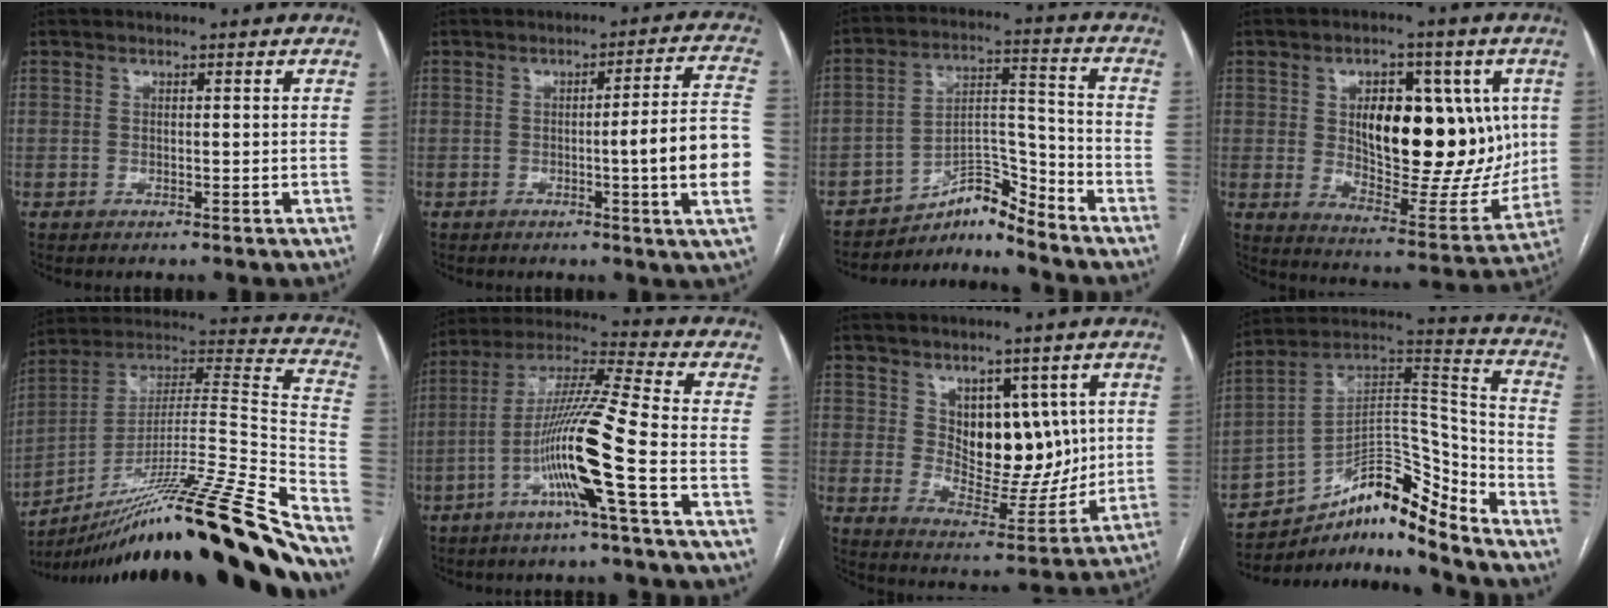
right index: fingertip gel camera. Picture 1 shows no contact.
{"total": 11.8, "force": [-2.1, -1.1, 11.5], "torque": [-0.140, 0.001, -0.035]}
{"total": 6.7, "force": [-6.7, 0.3, 0.1], "torque": [0.003, 0.051, -0.114]}
{"total": 19.3, "force": [3.4, 9.0, 16.7], "torque": [-0.242, -0.001, 0.063]}
{"total": 34.4, "force": [-25.7, 0.0, 22.9], "torque": [-0.257, -0.006, -0.405]}
{"total": 13.4, "force": [-4.8, -1.5, 12.4], "torque": [-0.241, 0.003, -0.095]}
{"total": 10.5, "force": [3.1, 5.9, 8.1], "torque": [-0.107, -0.002, 0.065]}
{"total": 14.1, "force": [-10.6, 3.4, 8.7], "torque": [-0.142, 0.066, -0.172]}